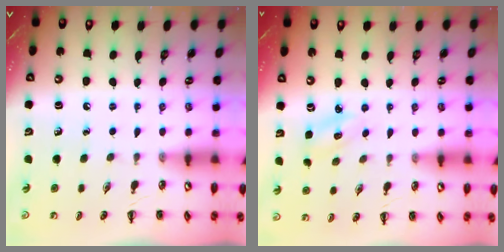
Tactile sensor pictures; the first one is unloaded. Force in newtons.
{"total": 2.9, "press": 2.8, "slide": 0.9}